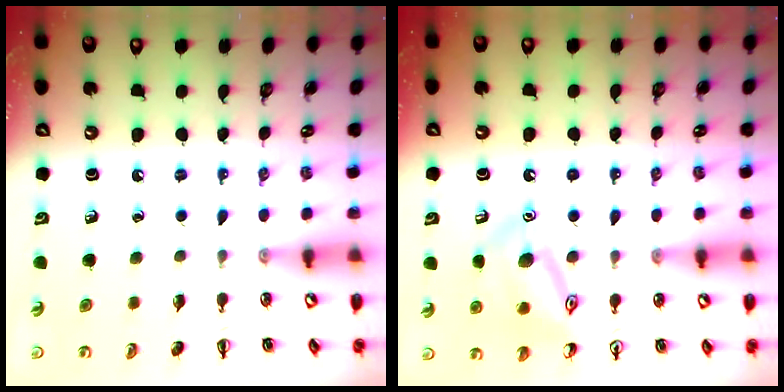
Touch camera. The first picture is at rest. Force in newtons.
{"total": 14.0, "press": 13.9, "slide": 1.1}